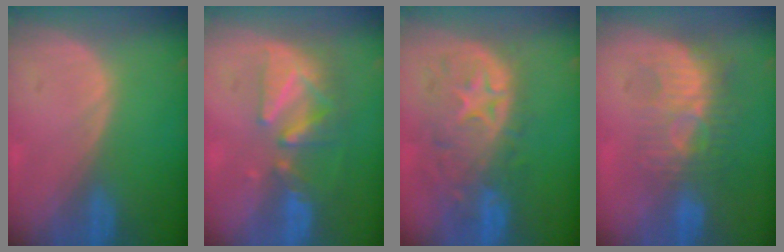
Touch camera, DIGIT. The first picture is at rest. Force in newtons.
{"total": 8.4, "press": 7.8, "slide": 3.1}
{"total": 11.0, "press": 9.8, "slide": 5.1}
{"total": 8.7, "press": 8.0, "slide": 3.4}